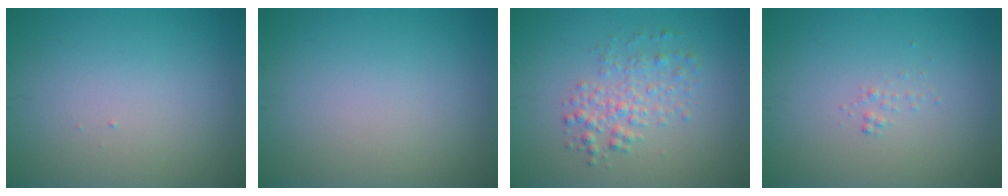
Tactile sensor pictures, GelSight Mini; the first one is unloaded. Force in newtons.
{"total": 0.0}
{"total": 2.7, "press": 2.7, "slide": 0.0}
{"total": 0.5, "press": 0.5, "slide": 0.0}